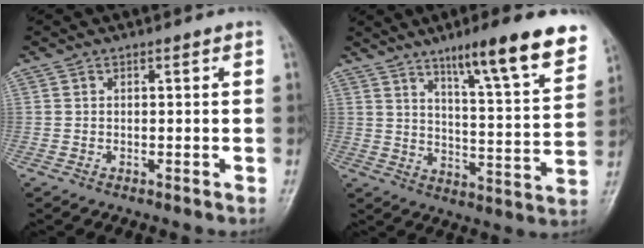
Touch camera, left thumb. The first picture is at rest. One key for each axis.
{"total": 16.8, "fx": 11.0, "fy": 2.2, "fz": 12.5, "tx": -0.156, "ty": -0.058, "tz": 0.164}